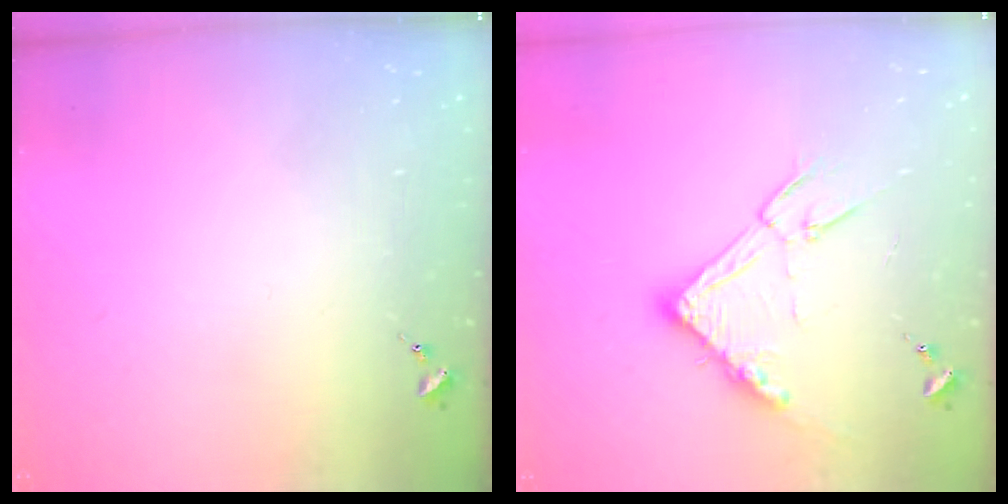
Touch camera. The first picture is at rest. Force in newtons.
{"total": 14.8, "press": 14.8, "slide": 0.4}